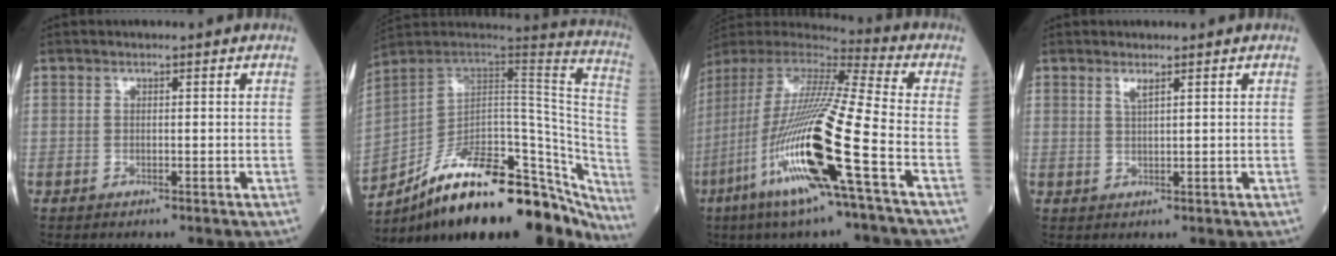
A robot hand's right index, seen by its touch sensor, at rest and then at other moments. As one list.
[{"total": 31.2, "force": [-24.0, 10.4, 17.0], "torque": [-0.177, 0.007, -0.337]}, {"total": 22.5, "force": [-8.0, 0.2, 21.0], "torque": [-0.449, -0.046, -0.161]}, {"total": 1.3, "force": [0.9, -0.1, 1.0], "torque": [-0.023, -0.003, 0.019]}]